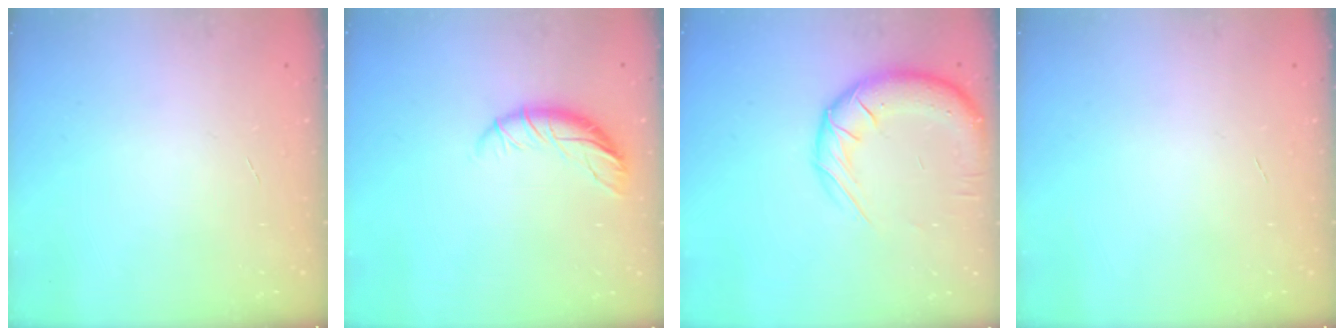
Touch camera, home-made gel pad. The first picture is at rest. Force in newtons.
{"total": 9.1, "press": 9.0, "slide": 1.6}
{"total": 15.0, "press": 14.5, "slide": 3.9}
{"total": 0.0}